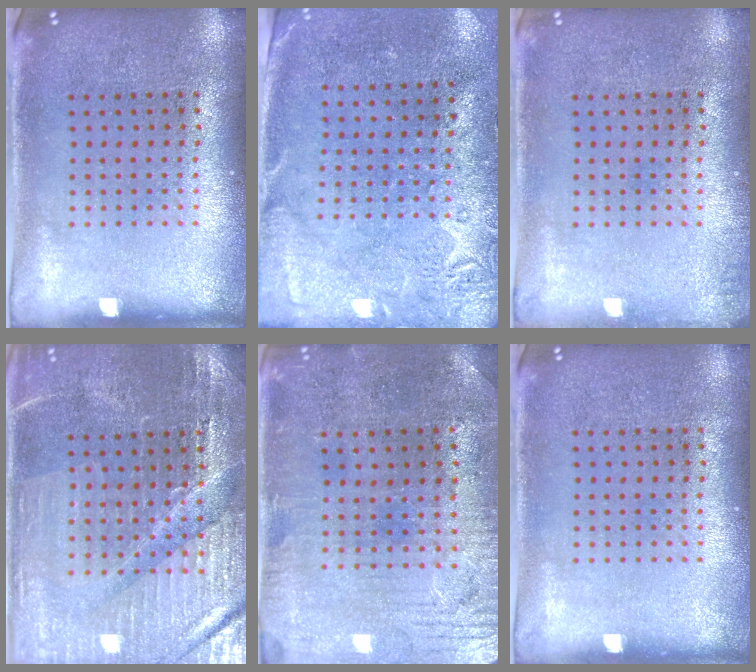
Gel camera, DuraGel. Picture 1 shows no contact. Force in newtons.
{"total": 2.7, "press": 2.2, "slide": 1.7}
{"total": 0.8, "press": 0.8, "slide": 0.0}
{"total": 3.4, "press": 3.3, "slide": 0.4}
{"total": 0.9, "press": 0.7, "slide": 0.6}
{"total": 0.0}